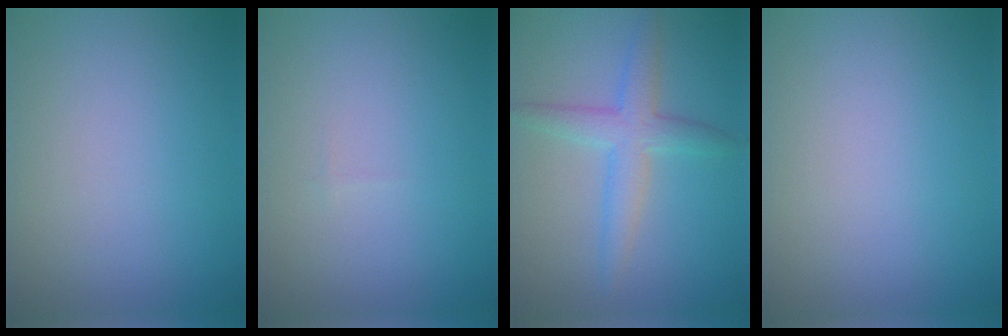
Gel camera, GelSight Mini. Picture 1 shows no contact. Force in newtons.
{"total": 0.0}
{"total": 3.5, "press": 3.5, "slide": 0.1}
{"total": 0.0}